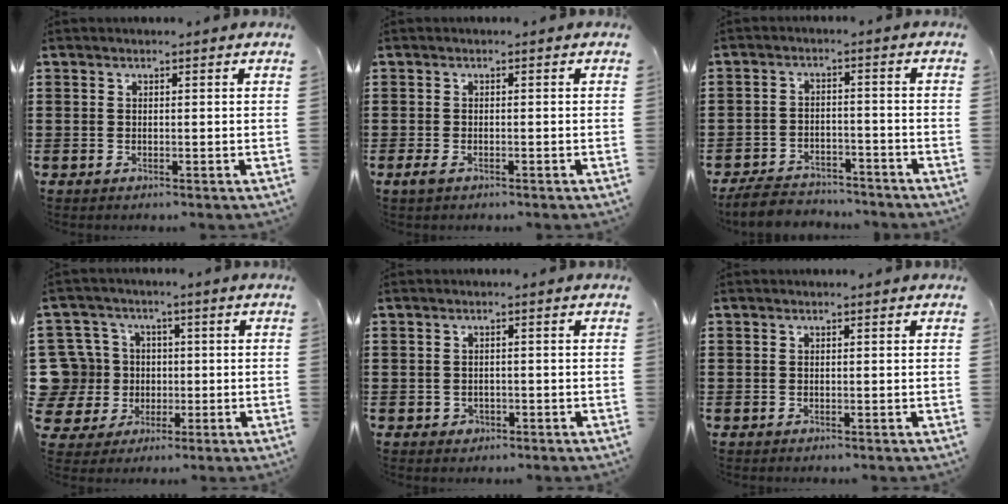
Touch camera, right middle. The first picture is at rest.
{"total": 1.2, "force": [-0.7, 0.5, 0.9], "torque": [-0.025, -0.003, -0.017]}
{"total": 4.7, "force": [-4.6, 1.0, 0.3], "torque": [-0.020, 0.007, -0.098]}
{"total": 10.4, "force": [0.7, 9.9, 3.2], "torque": [-0.125, 0.013, 0.018]}
{"total": 1.0, "force": [-0.3, 0.9, 0.3], "torque": [-0.010, 0.003, -0.008]}
{"total": 0.0}